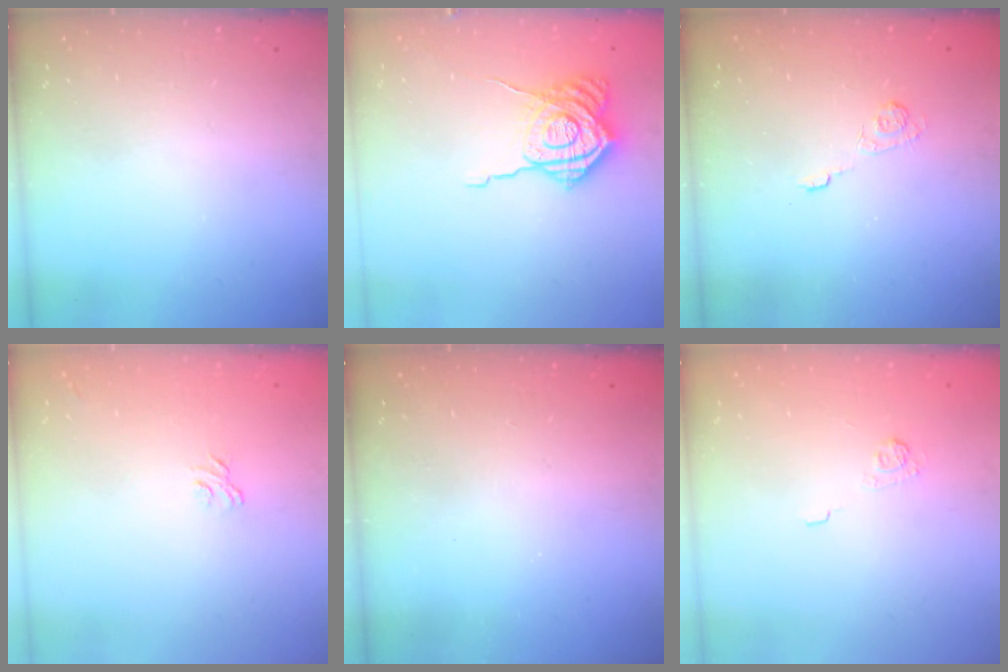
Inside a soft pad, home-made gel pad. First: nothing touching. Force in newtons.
{"total": 14.4, "press": 14.3, "slide": 1.1}
{"total": 2.2, "press": 1.8, "slide": 1.3}
{"total": 3.2, "press": 3.1, "slide": 1.0}
{"total": 2.3, "press": 2.2, "slide": 0.8}
{"total": 4.1, "press": 3.9, "slide": 1.3}